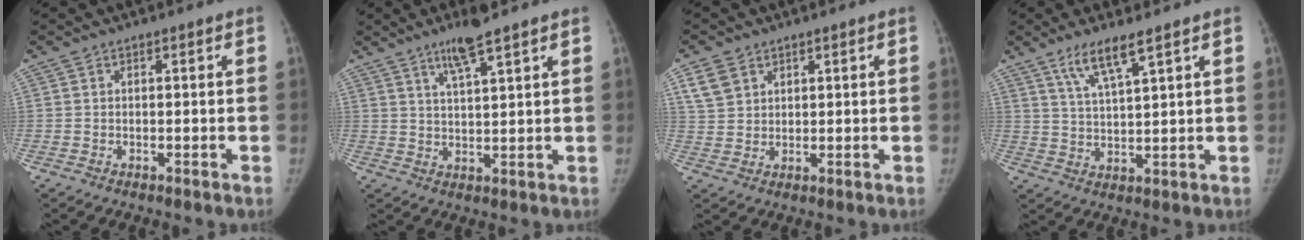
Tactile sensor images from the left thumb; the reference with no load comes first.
{"total": 6.1, "force": [4.2, 0.4, 4.3], "torque": [-0.081, -0.022, 0.079]}
{"total": 5.0, "force": [2.7, 3.6, 2.1], "torque": [-0.028, -0.007, 0.060]}
{"total": 6.6, "force": [4.4, 0.7, 4.9], "torque": [-0.097, -0.024, 0.090]}